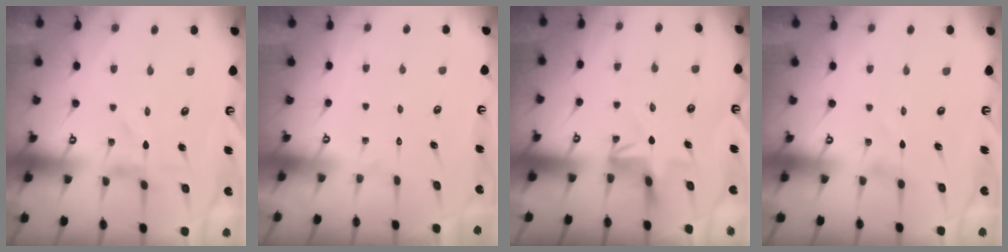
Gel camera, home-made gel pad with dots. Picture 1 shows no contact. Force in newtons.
{"total": 1.6, "press": 1.6, "slide": 0.1}
{"total": 5.5, "press": 5.1, "slide": 2.2}
{"total": 0.7, "press": 0.7, "slide": 0.1}